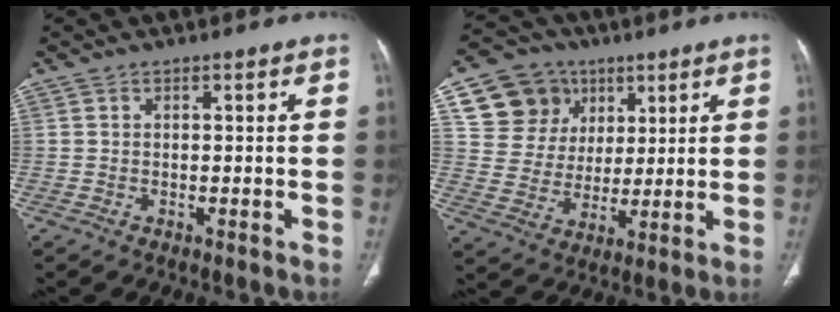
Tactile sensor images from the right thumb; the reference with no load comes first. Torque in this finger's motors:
{"motor_torque": [0.51, 1.65, 0.18, -0.37, -0.08]}